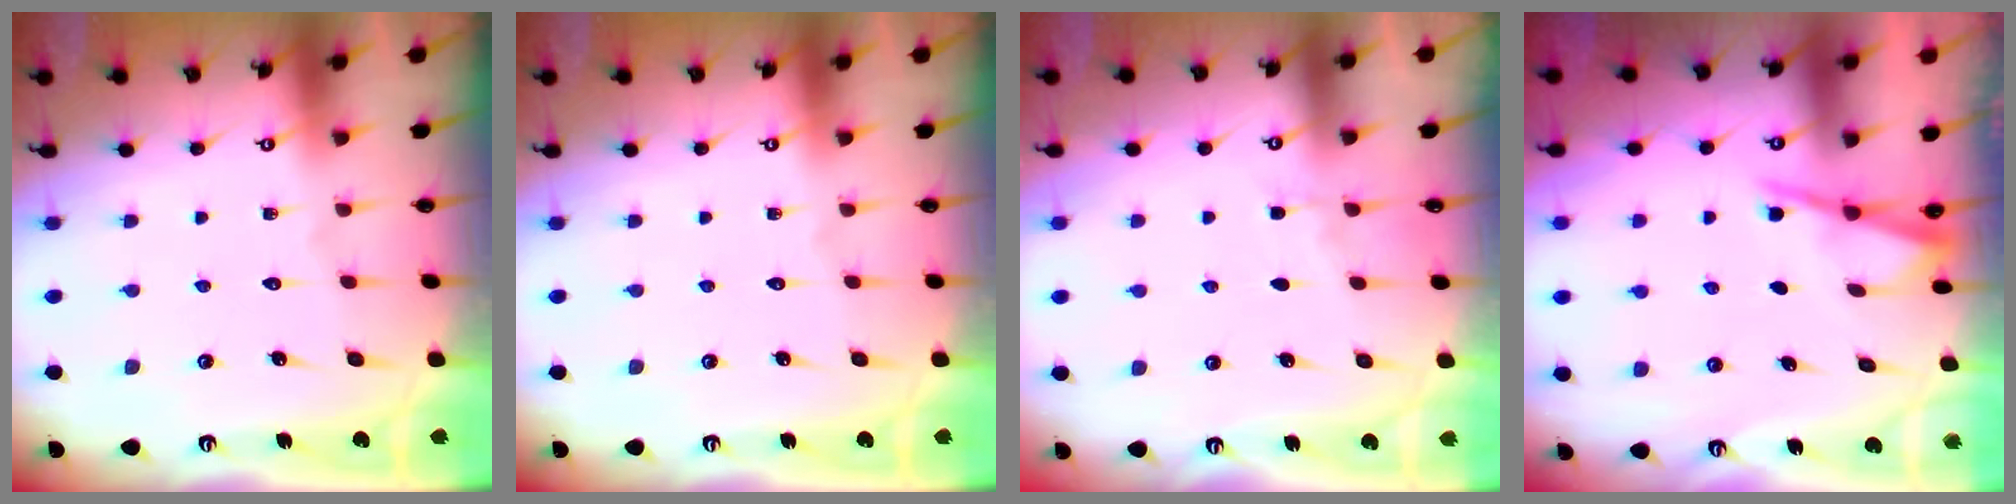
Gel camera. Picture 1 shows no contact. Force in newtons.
{"total": 0.0}
{"total": 3.5, "press": 3.5, "slide": 0.4}
{"total": 2.4, "press": 2.4, "slide": 0.2}